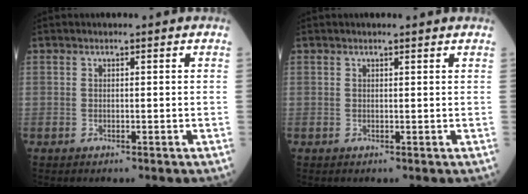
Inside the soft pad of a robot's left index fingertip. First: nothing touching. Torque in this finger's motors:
{"motor_torque": [0.25, -0.38, -0.05, -0.01]}